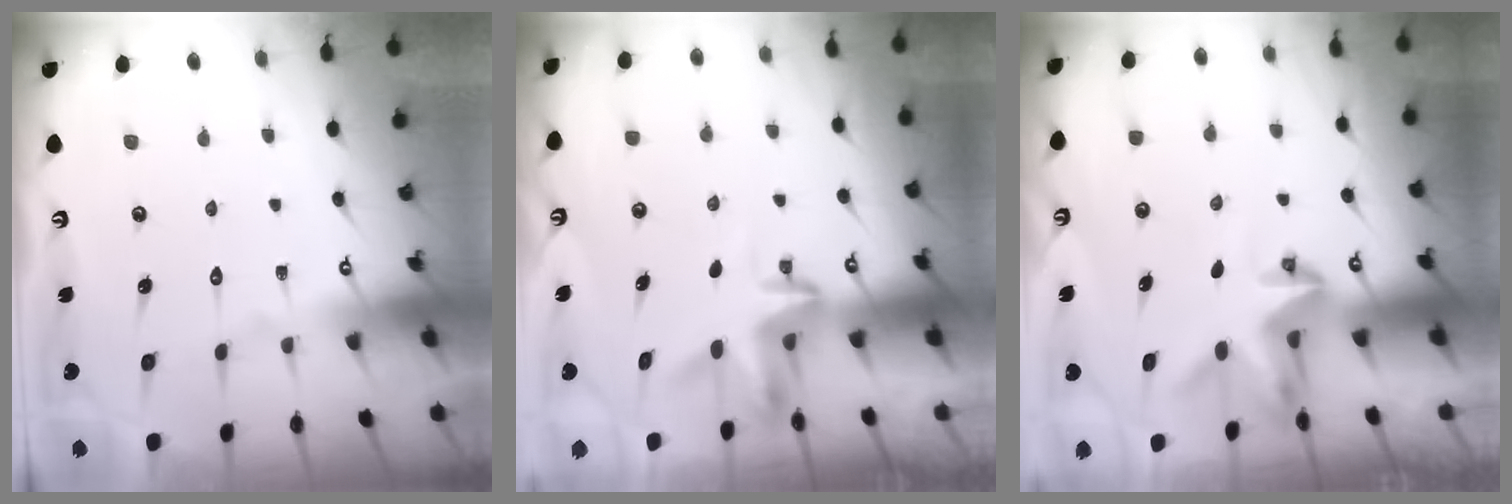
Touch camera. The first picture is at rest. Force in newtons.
{"total": 3.5, "press": 3.5, "slide": 0.2}
{"total": 3.0, "press": 3.0, "slide": 0.1}